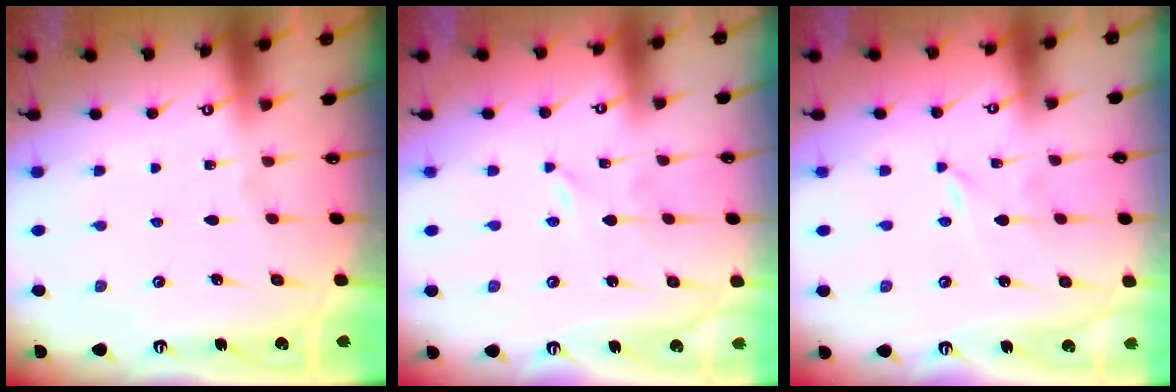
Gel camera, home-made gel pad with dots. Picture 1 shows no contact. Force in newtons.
{"total": 0.0}
{"total": 0.0}